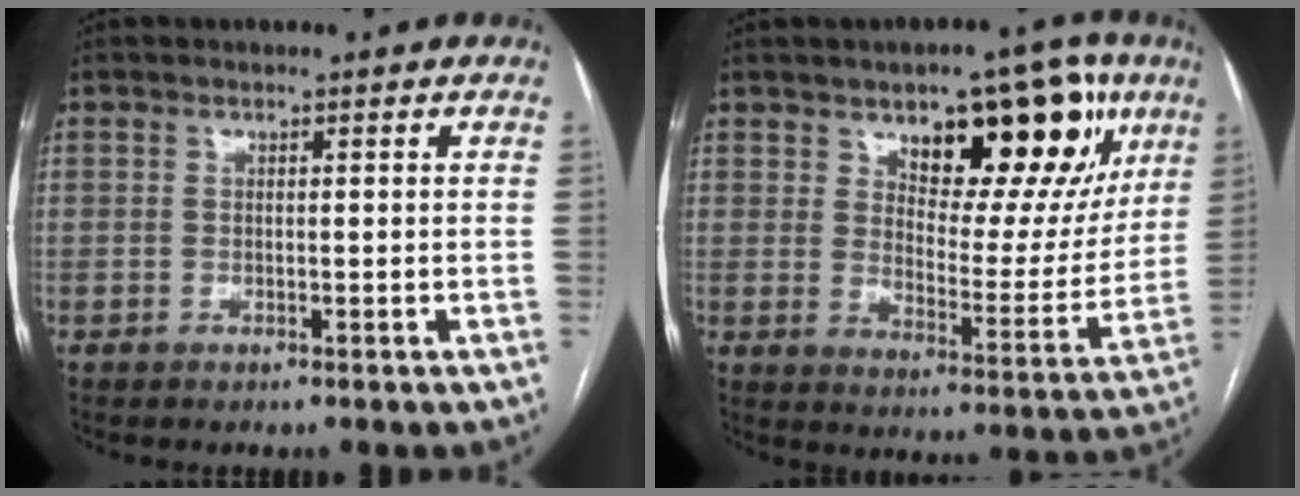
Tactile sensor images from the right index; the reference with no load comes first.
{"total": 18.0, "force": [9.3, 7.8, 13.3], "torque": [-0.156, 0.008, 0.137]}